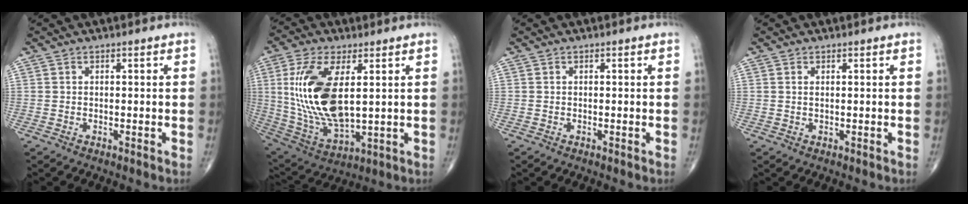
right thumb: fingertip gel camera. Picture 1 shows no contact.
{"total": 18.2, "force": [3.1, 8.2, 16.0], "torque": [-0.330, -0.021, 0.073]}
{"total": 0.0}
{"total": 0.8, "force": [0.3, 0.2, 0.7], "torque": [-0.019, 0.002, 0.007]}